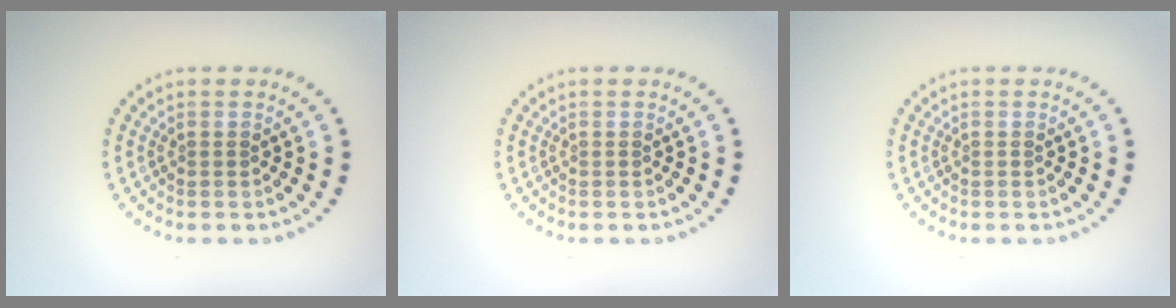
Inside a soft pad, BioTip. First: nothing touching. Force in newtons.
{"total": 0.0}
{"total": 0.0}